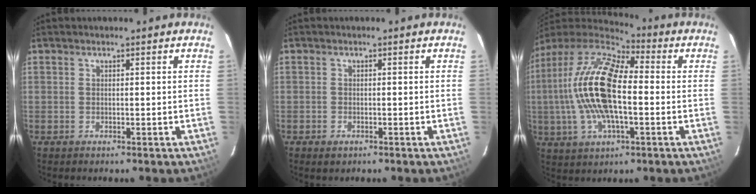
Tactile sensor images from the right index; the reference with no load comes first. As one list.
[{"total": 1.4, "force": [-0.9, 0.9, 0.6], "torque": [-0.010, -0.002, -0.014]}, {"total": 19.5, "force": [-0.5, 7.9, 17.8], "torque": [-0.350, 0.005, -0.020]}]